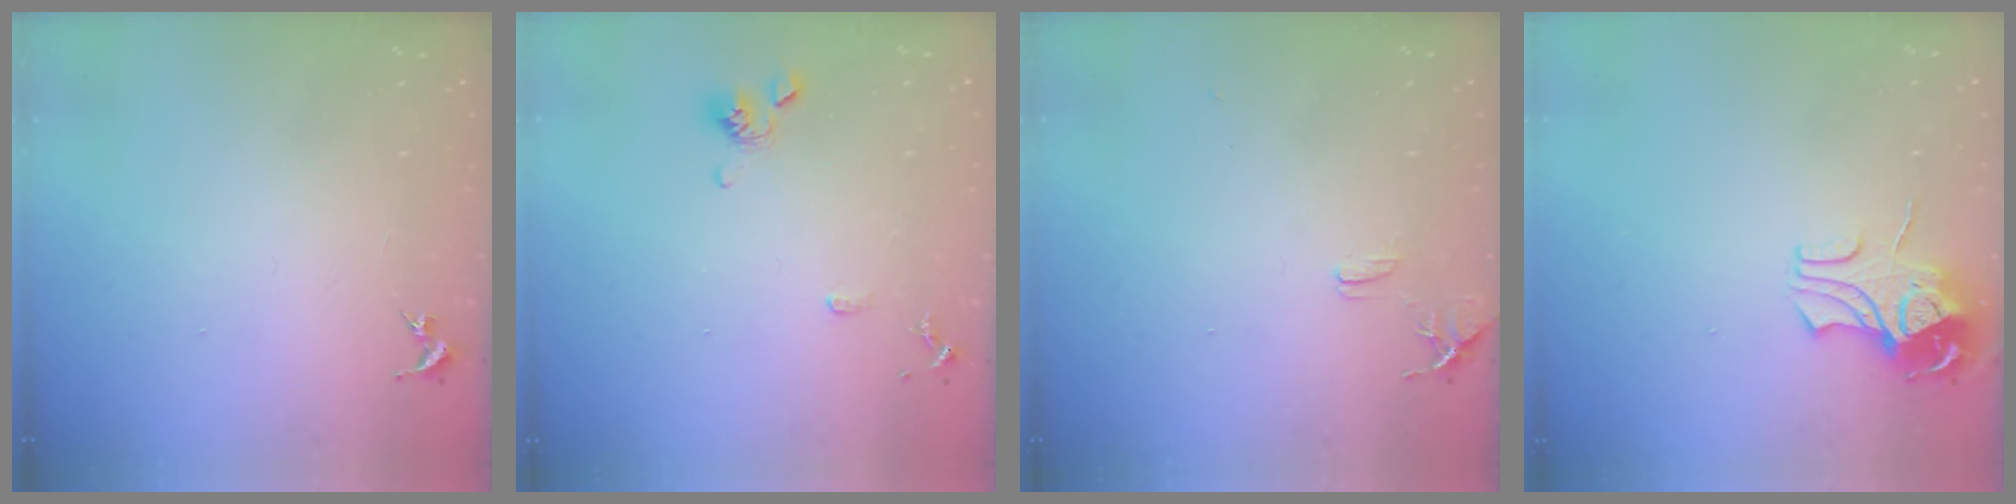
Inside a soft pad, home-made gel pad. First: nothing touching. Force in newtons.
{"total": 9.1, "press": 8.9, "slide": 1.9}
{"total": 7.7, "press": 7.7, "slide": 0.7}
{"total": 9.3, "press": 9.3, "slide": 1.2}